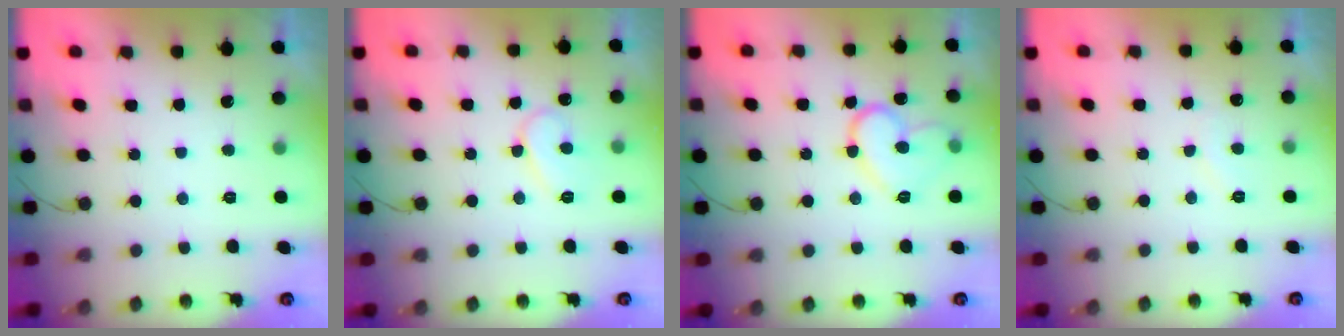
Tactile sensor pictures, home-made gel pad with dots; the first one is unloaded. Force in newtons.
{"total": 8.6, "press": 8.5, "slide": 0.8}
{"total": 13.4, "press": 13.4, "slide": 0.7}
{"total": 5.6, "press": 5.6, "slide": 0.3}